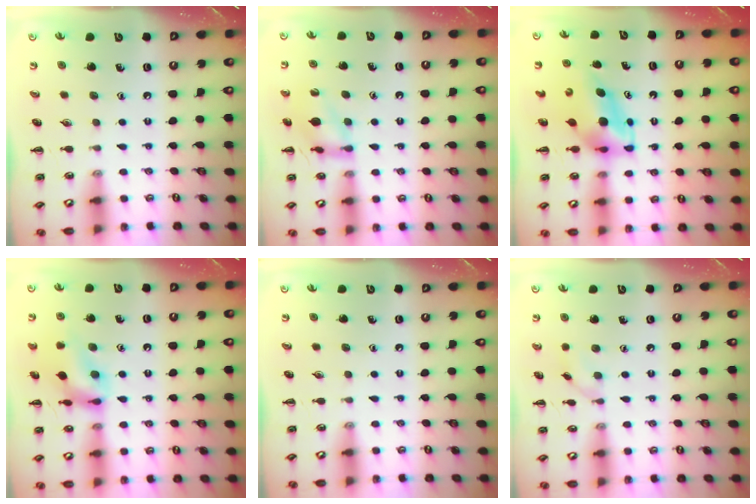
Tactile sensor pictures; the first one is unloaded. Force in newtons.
{"total": 12.7, "press": 12.7, "slide": 1.0}
{"total": 5.4, "press": 5.3, "slide": 0.9}
{"total": 13.9, "press": 13.9, "slide": 1.1}
{"total": 0.0}
{"total": 4.3, "press": 3.9, "slide": 1.8}